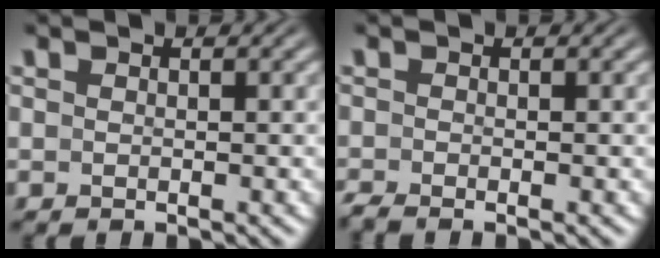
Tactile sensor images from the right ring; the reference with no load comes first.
{"total": 1.4, "force": [-1.2, 0.5, 0.5], "torque": [-0.009, -0.004, -0.020]}